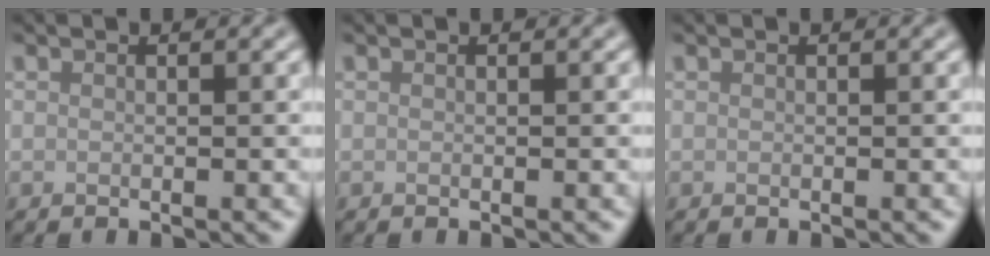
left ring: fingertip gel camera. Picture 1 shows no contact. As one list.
[{"total": 0.0}, {"total": 0.0}]